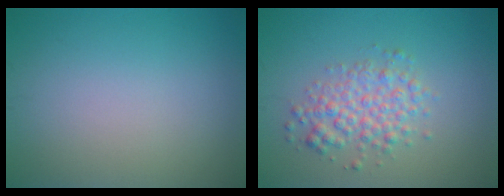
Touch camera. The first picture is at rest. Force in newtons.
{"total": 3.5, "press": 3.5, "slide": 0.1}